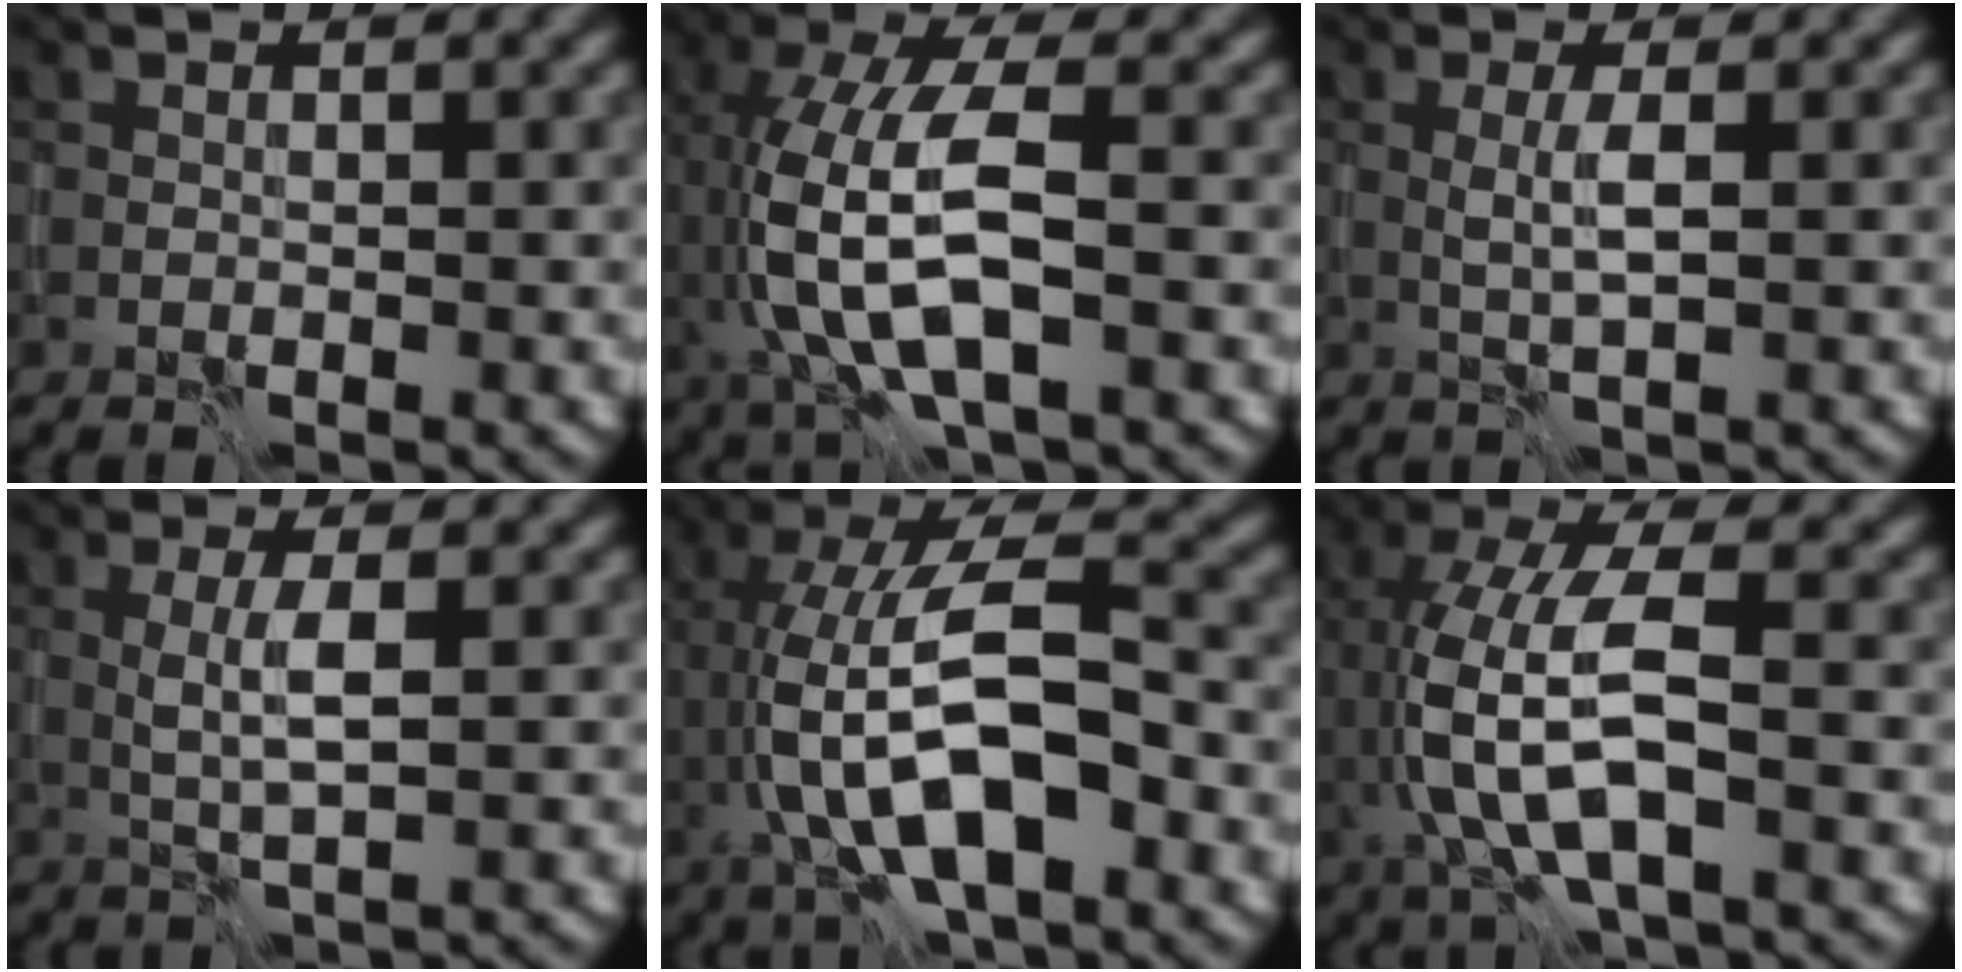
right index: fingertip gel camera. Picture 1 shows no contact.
{"total": 9.8, "force": [-0.7, 4.2, 8.9], "torque": [-0.190, 0.000, -0.012]}
{"total": 2.1, "force": [0.0, 0.1, 2.1], "torque": [-0.044, 0.003, 0.000]}
{"total": 2.6, "force": [0.0, 0.3, 2.5], "torque": [-0.053, 0.004, 0.001]}
{"total": 11.3, "force": [-2.0, 4.3, 10.2], "torque": [-0.185, 0.012, -0.045]}
{"total": 8.8, "force": [-0.9, 3.4, 8.0], "torque": [-0.173, 0.005, -0.022]}